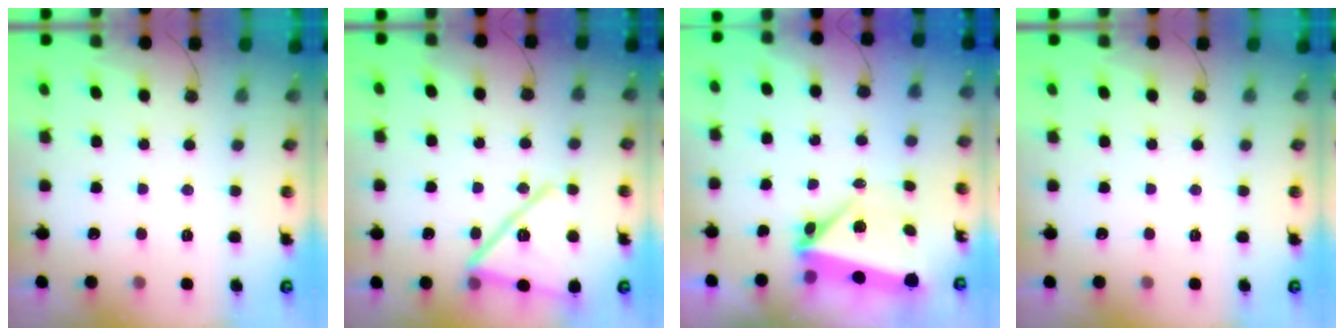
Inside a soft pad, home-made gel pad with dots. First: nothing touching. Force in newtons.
{"total": 17.3, "press": 16.8, "slide": 4.0}
{"total": 6.0, "press": 6.0, "slide": 0.5}
{"total": 0.0}